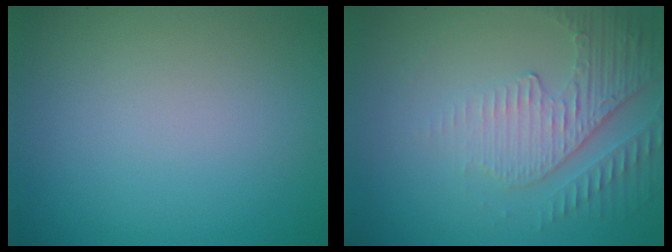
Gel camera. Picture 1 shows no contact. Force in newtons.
{"total": 5.0, "press": 3.4, "slide": 3.8}